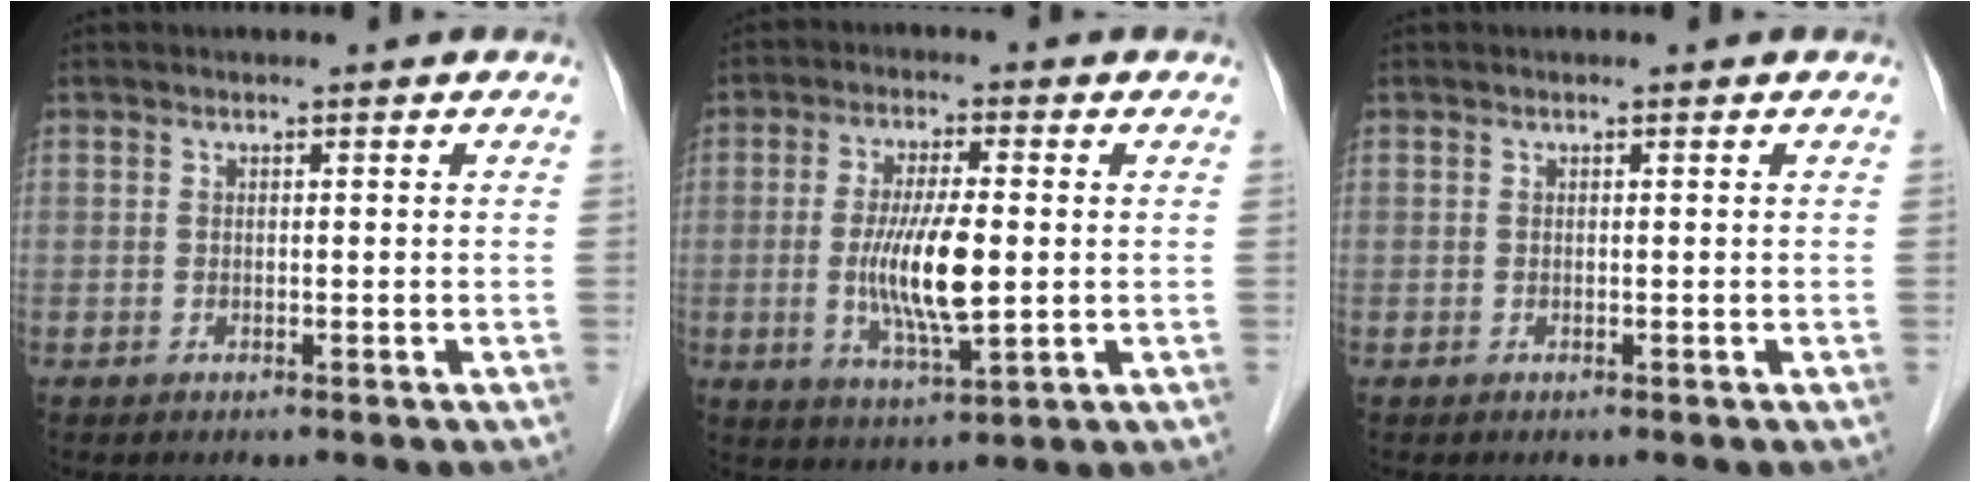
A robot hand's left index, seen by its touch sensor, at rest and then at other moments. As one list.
[{"total": 9.1, "force": [-0.6, 1.5, 8.9], "torque": [-0.178, -0.015, -0.011]}, {"total": 0.0}]